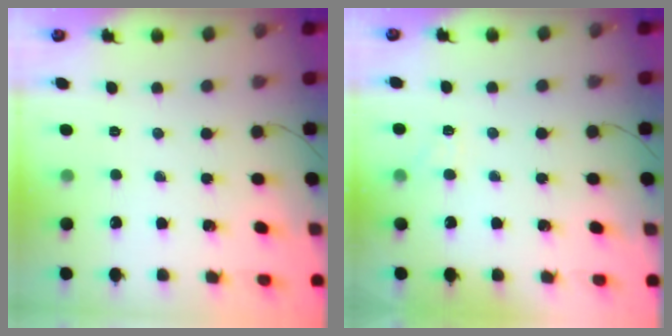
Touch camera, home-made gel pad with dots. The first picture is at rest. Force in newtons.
{"total": 5.0, "press": 4.8, "slide": 1.5}